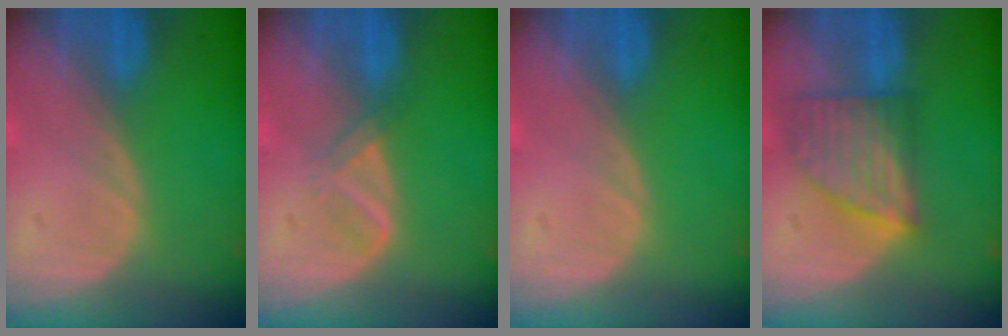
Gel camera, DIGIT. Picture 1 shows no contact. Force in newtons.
{"total": 2.1, "press": 2.1, "slide": 0.2}
{"total": 0.0}
{"total": 7.5, "press": 6.9, "slide": 3.0}